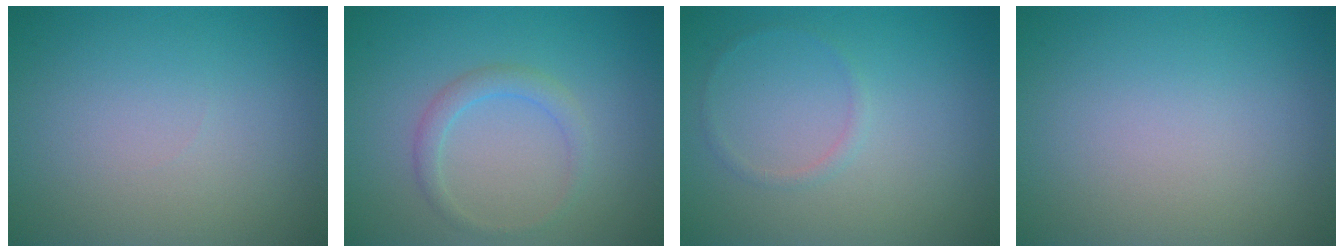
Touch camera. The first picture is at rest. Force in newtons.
{"total": 1.8, "press": 1.8, "slide": 0.0}
{"total": 0.8, "press": 0.8, "slide": 0.1}
{"total": 0.0}